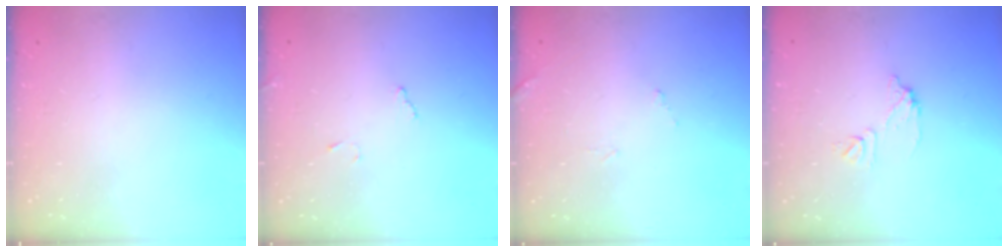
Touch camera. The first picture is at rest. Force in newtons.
{"total": 7.0, "press": 7.0, "slide": 0.4}
{"total": 7.9, "press": 7.9, "slide": 0.4}
{"total": 8.1, "press": 8.1, "slide": 0.5}